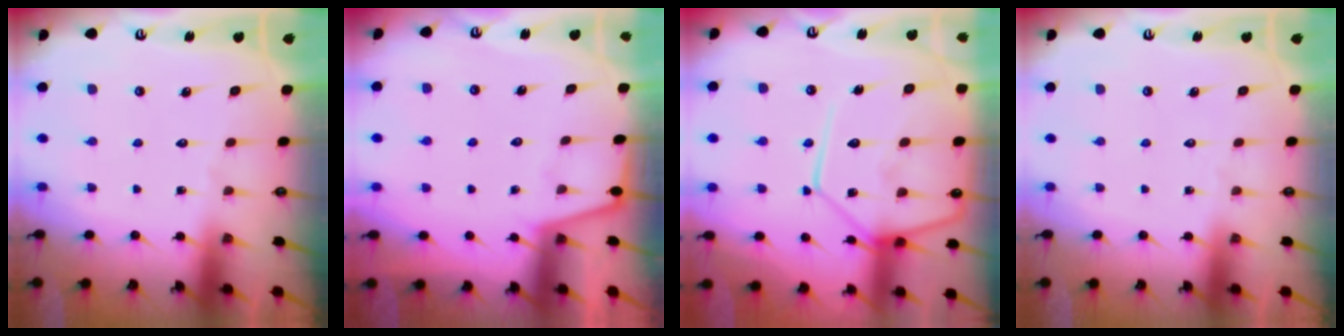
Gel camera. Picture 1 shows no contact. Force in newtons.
{"total": 2.1, "press": 2.0, "slide": 0.3}
{"total": 16.8, "press": 16.7, "slide": 1.7}
{"total": 0.0}